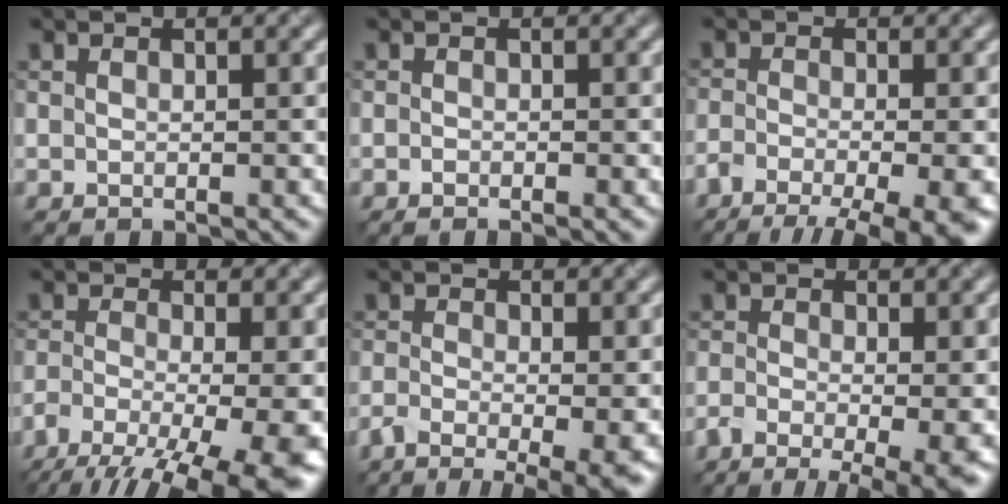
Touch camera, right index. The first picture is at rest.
{"total": 0.7, "force": [-0.4, 0.2, 0.6], "torque": [-0.011, 0.000, -0.010]}
{"total": 11.7, "force": [-8.3, 3.9, 7.3], "torque": [-0.121, -0.032, -0.105]}
{"total": 12.8, "force": [-7.7, 5.0, 8.8], "torque": [-0.156, -0.030, -0.099]}
{"total": 7.2, "force": [-4.3, 2.2, 5.4], "torque": [-0.098, -0.021, -0.080]}
{"total": 8.2, "force": [-4.7, 2.8, 6.2], "torque": [-0.108, -0.024, -0.073]}